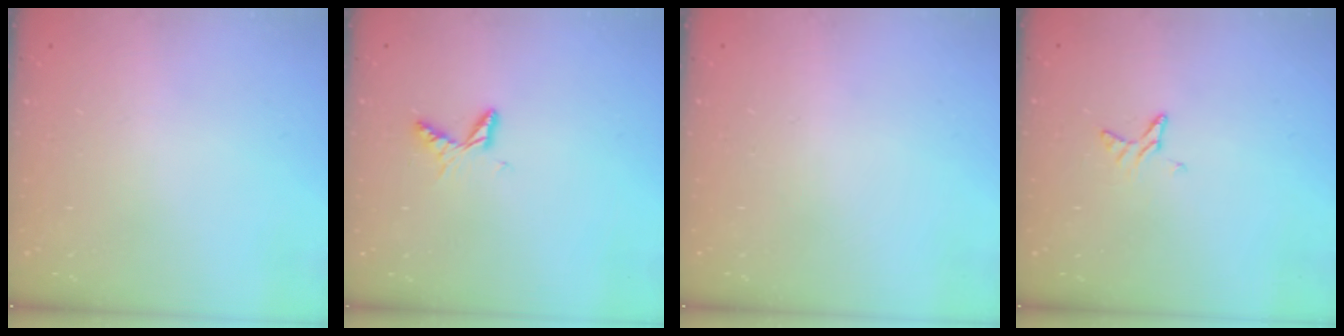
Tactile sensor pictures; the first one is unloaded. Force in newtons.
{"total": 5.6, "press": 5.6, "slide": 0.5}
{"total": 0.0}
{"total": 5.0, "press": 4.9, "slide": 0.4}